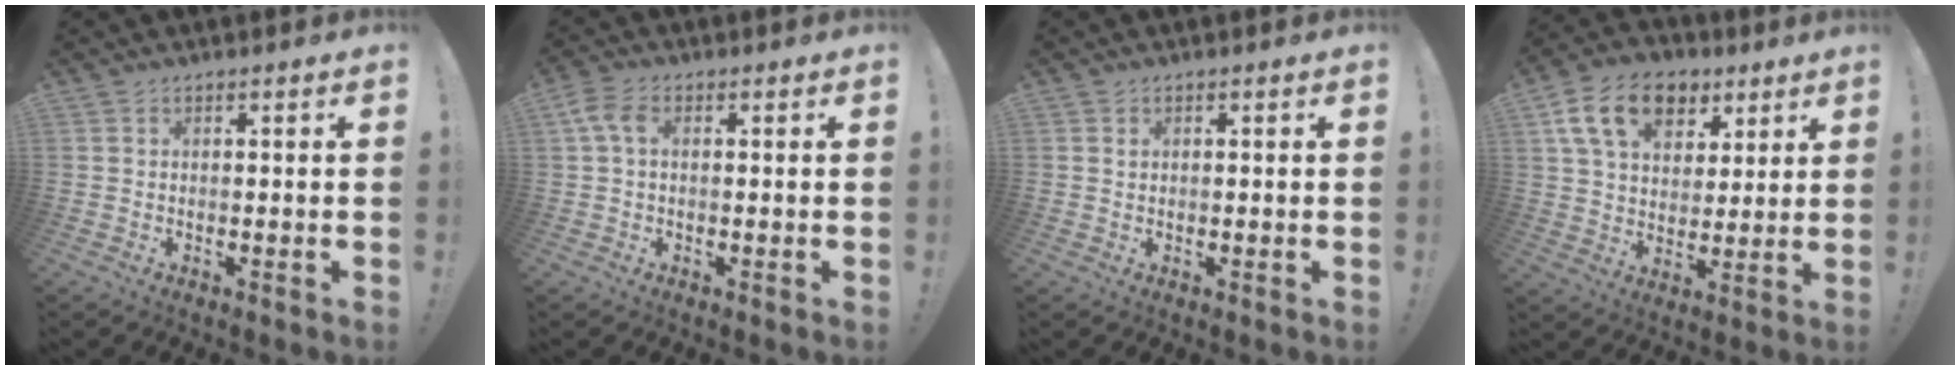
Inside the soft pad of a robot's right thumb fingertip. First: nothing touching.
{"total": 5.1, "force": [0.9, 3.2, 3.9], "torque": [-0.082, 0.011, 0.020]}
{"total": 0.6, "force": [0.2, 0.5, 0.1], "torque": [0.007, 0.000, 0.002]}
{"total": 16.9, "force": [8.2, 11.4, 9.4], "torque": [-0.153, -0.028, 0.154]}